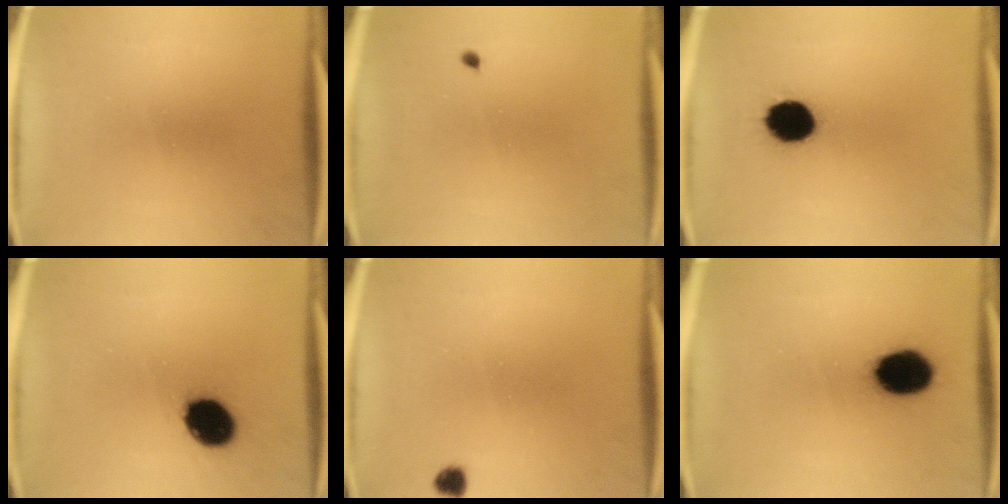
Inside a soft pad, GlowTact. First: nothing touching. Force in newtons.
{"total": 0.5}
{"total": 11.1}
{"total": 11.5}
{"total": 1.8}
{"total": 12.7}